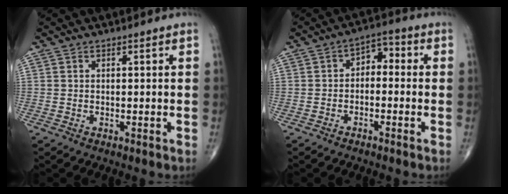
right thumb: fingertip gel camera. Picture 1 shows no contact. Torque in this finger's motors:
{"motor_torque": [-0.34, -0.40, -0.10, 0.16, -0.05]}